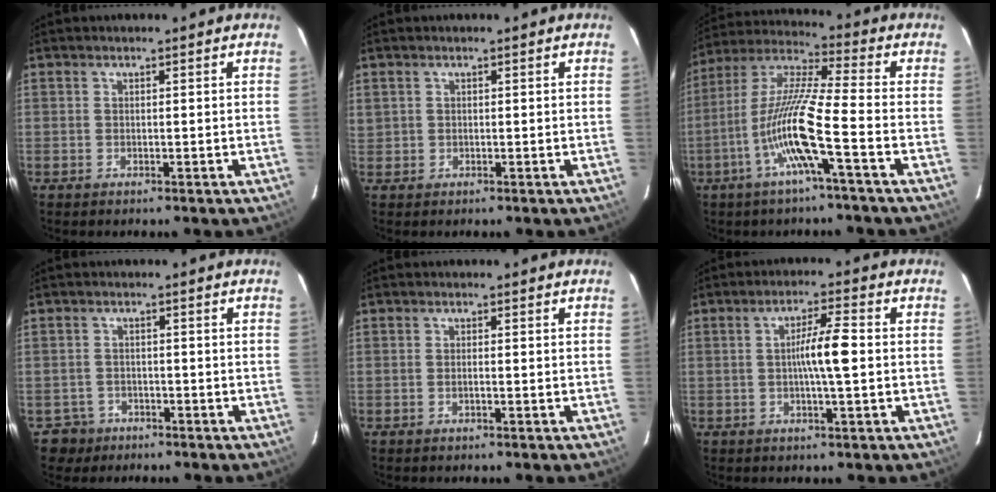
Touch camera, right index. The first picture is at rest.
{"total": 1.3, "force": [0.5, 1.2, 0.3], "torque": [-0.007, 0.014, 0.012]}
{"total": 13.0, "force": [-4.6, -0.3, 12.2], "torque": [-0.249, 0.005, -0.096]}
{"total": 3.5, "force": [-1.9, 2.9, -0.8], "torque": [0.013, 0.011, -0.031]}
{"total": 0.8, "force": [-0.2, 0.1, 0.8], "torque": [-0.016, 0.001, -0.003]}
{"total": 5.9, "force": [-0.2, 0.1, 5.9], "torque": [-0.105, 0.006, -0.006]}